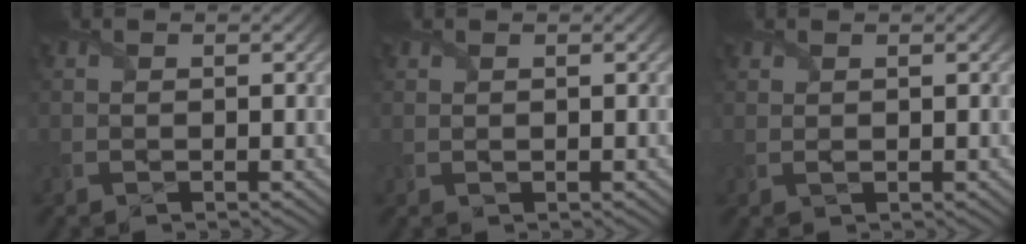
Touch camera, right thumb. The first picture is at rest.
{"total": 0.7, "force": [0.7, 0.2, -0.2], "torque": [0.003, 0.002, 0.012]}
{"total": 0.9, "force": [0.8, 0.3, 0.2], "torque": [-0.007, 0.003, 0.015]}